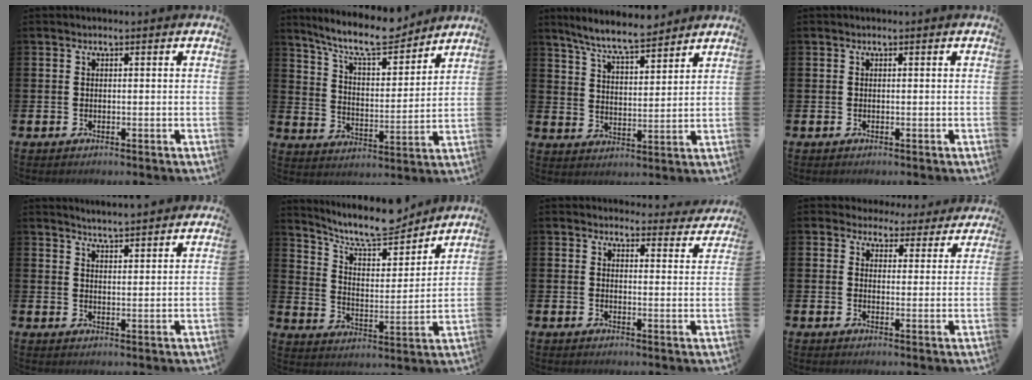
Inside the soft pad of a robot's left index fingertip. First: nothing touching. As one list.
[{"total": 10.3, "force": [9.2, 2.1, 4.0], "torque": [-0.097, -0.057, 0.162]}, {"total": 7.3, "force": [6.8, 0.7, 2.6], "torque": [-0.074, -0.032, 0.122]}, {"total": 0.0}, {"total": 4.2, "force": [4.2, -0.4, -0.3], "torque": [-0.003, -0.027, 0.075]}, {"total": 10.1, "force": [9.2, 2.1, 3.7], "torque": [-0.092, -0.060, 0.162]}, {"total": 3.3, "force": [3.1, 1.0, 0.0], "torque": [0.001, -0.024, 0.052]}, {"total": 3.4, "force": [2.9, 1.8, 0.2], "torque": [-0.010, -0.022, 0.046]}]